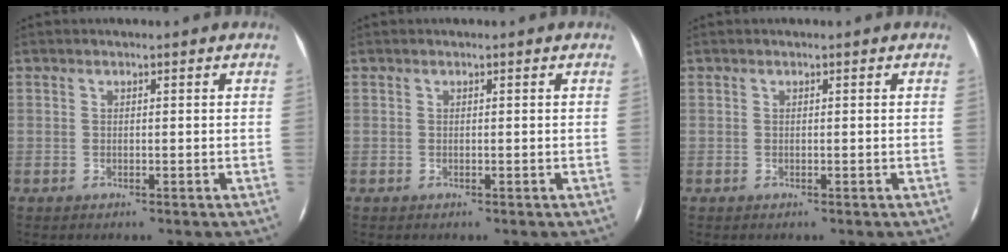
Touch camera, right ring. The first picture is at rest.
{"total": 0.0}
{"total": 0.0}